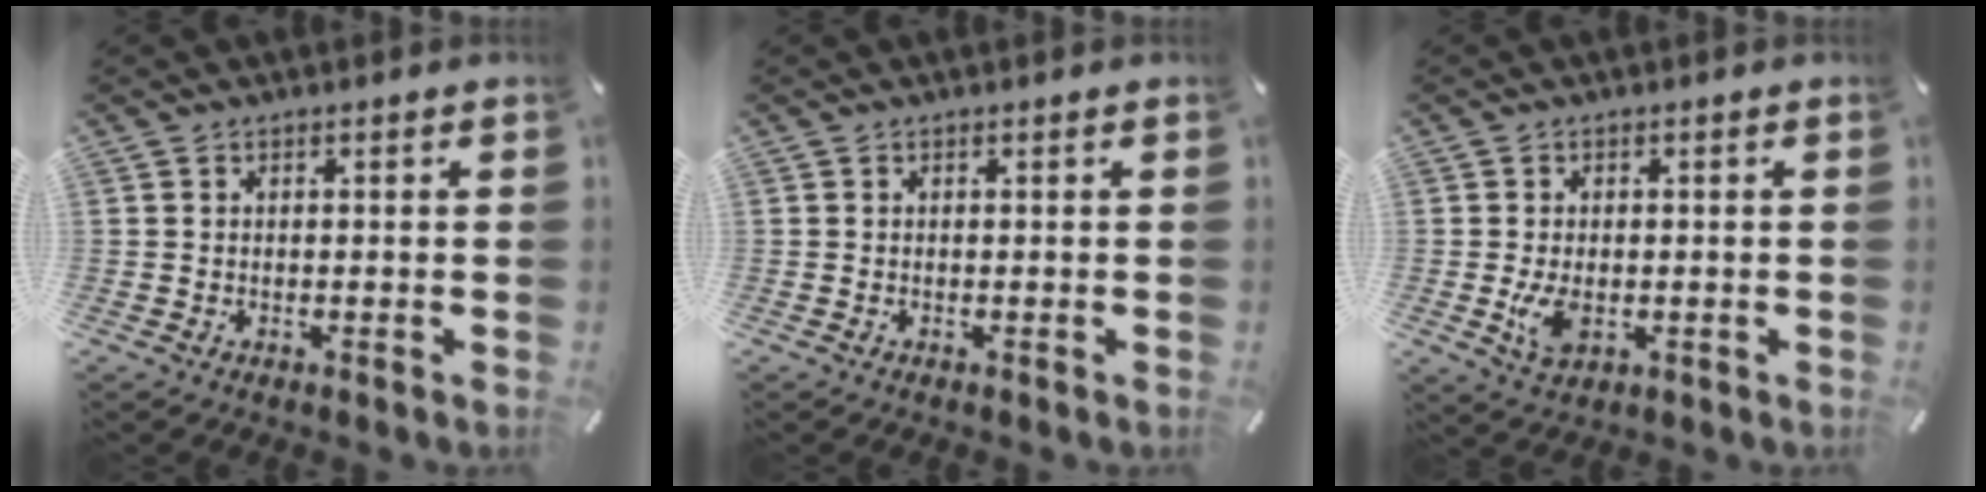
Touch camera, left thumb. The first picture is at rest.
{"total": 0.0}
{"total": 5.2, "force": [-0.7, 3.3, 4.0], "torque": [-0.095, -0.012, -0.018]}